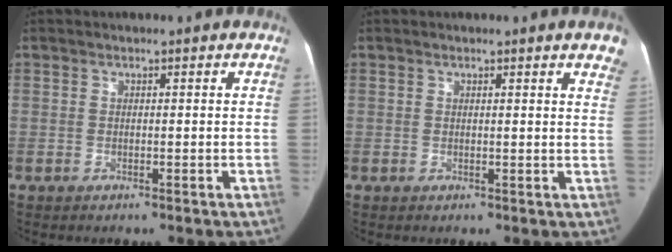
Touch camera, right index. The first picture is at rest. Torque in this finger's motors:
{"motor_torque": [0.22, 0.29, 0.01, 0.00]}